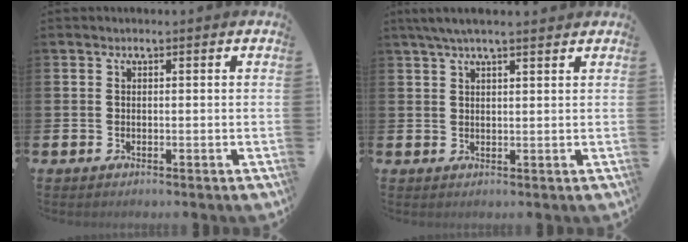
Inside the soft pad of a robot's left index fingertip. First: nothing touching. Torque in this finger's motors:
{"motor_torque": [0.78, -0.90, 0.40, 0.04]}